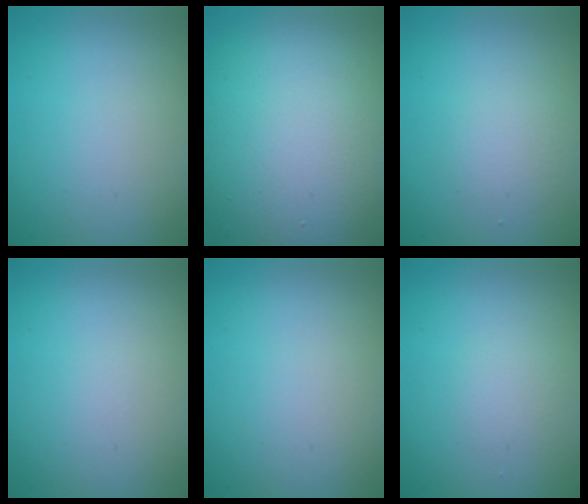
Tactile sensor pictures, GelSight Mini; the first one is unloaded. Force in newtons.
{"total": 15.1, "press": 15.1, "slide": 1.4}
{"total": 1.6, "press": 1.6, "slide": 0.1}
{"total": 0.0}
{"total": 0.0}
{"total": 1.1, "press": 1.1, "slide": 0.0}